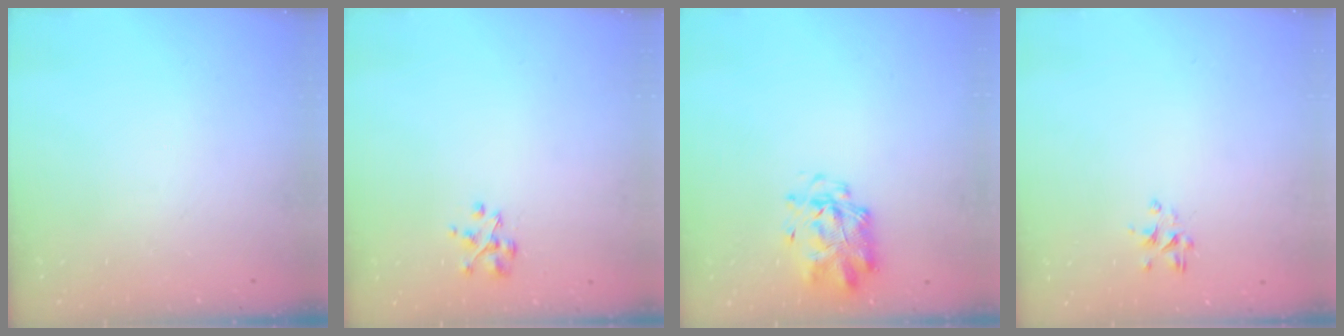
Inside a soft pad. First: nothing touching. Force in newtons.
{"total": 2.9, "press": 2.9, "slide": 0.2}
{"total": 2.7, "press": 2.6, "slide": 0.7}
{"total": 2.2, "press": 2.0, "slide": 0.9}